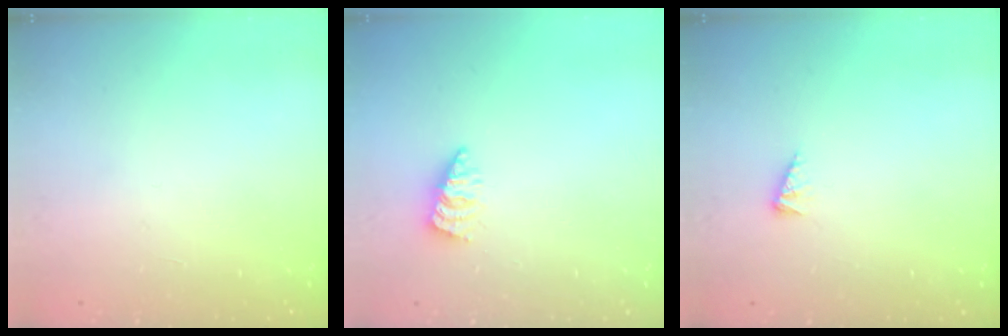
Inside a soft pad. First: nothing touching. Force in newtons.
{"total": 2.3, "press": 2.3, "slide": 0.3}
{"total": 2.2, "press": 2.2, "slide": 0.3}